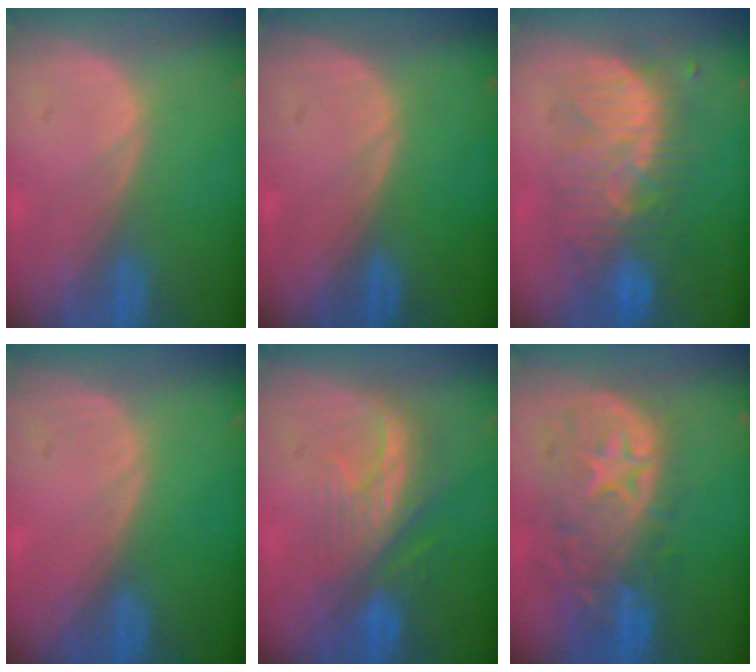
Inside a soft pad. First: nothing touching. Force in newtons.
{"total": 0.0}
{"total": 8.8, "press": 8.8, "slide": 0.2}
{"total": 0.0}
{"total": 8.1, "press": 7.3, "slide": 3.3}
{"total": 11.1, "press": 9.8, "slide": 5.2}